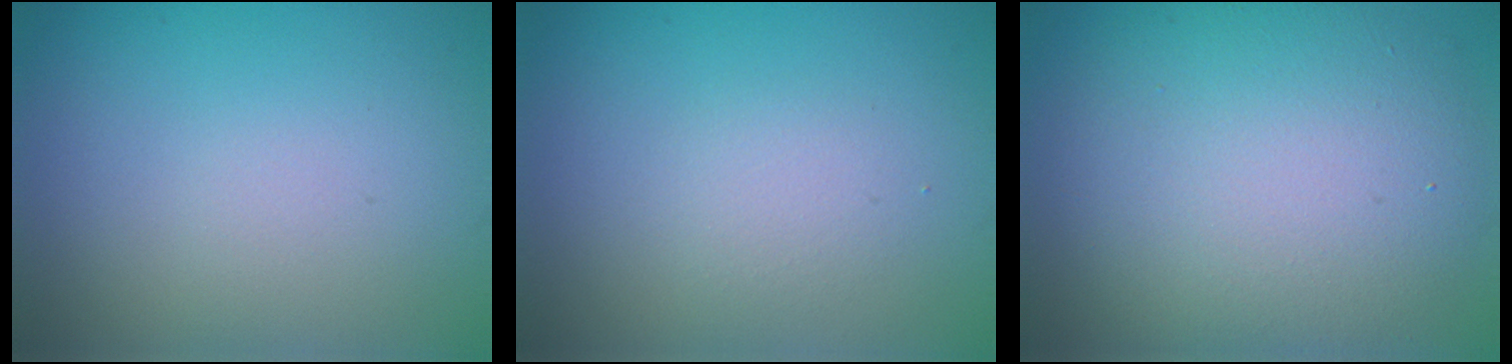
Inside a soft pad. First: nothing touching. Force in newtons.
{"total": 1.4, "press": 1.4, "slide": 0.1}
{"total": 10.2, "press": 10.1, "slide": 0.9}